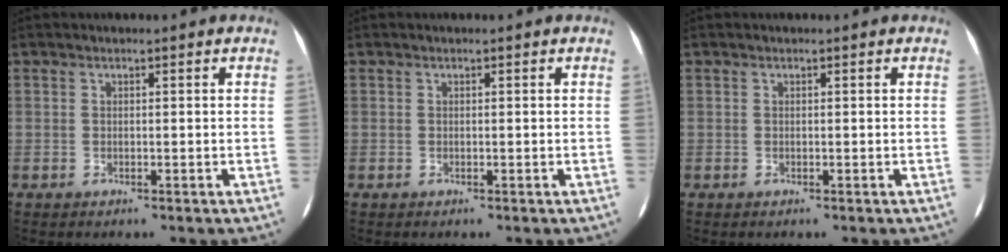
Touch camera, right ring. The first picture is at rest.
{"total": 0.0}
{"total": 0.0}